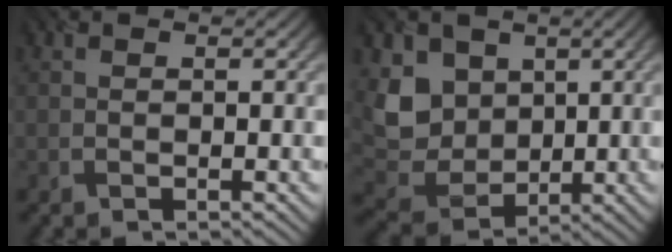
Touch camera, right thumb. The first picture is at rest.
{"total": 8.2, "force": [2.6, 6.6, 4.2], "torque": [-0.118, -0.015, 0.049]}